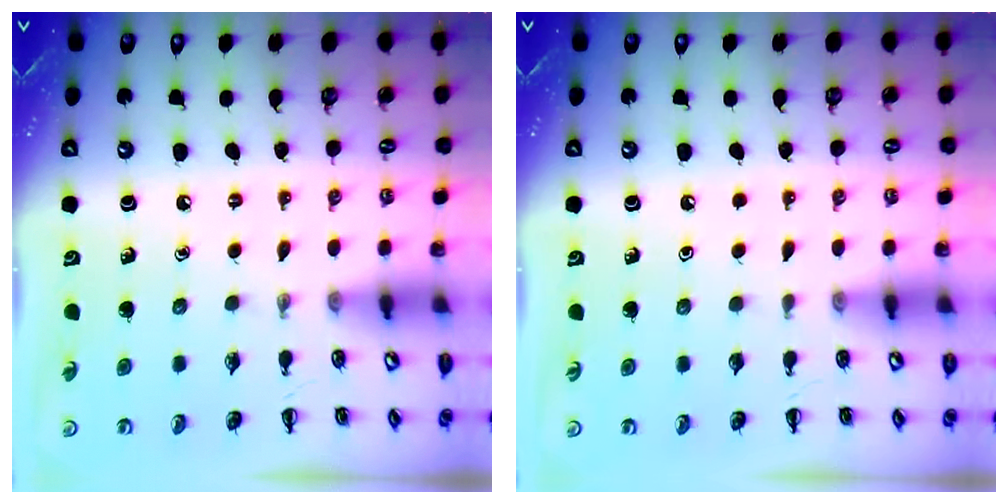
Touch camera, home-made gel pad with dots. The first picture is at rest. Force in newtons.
{"total": 0.0}